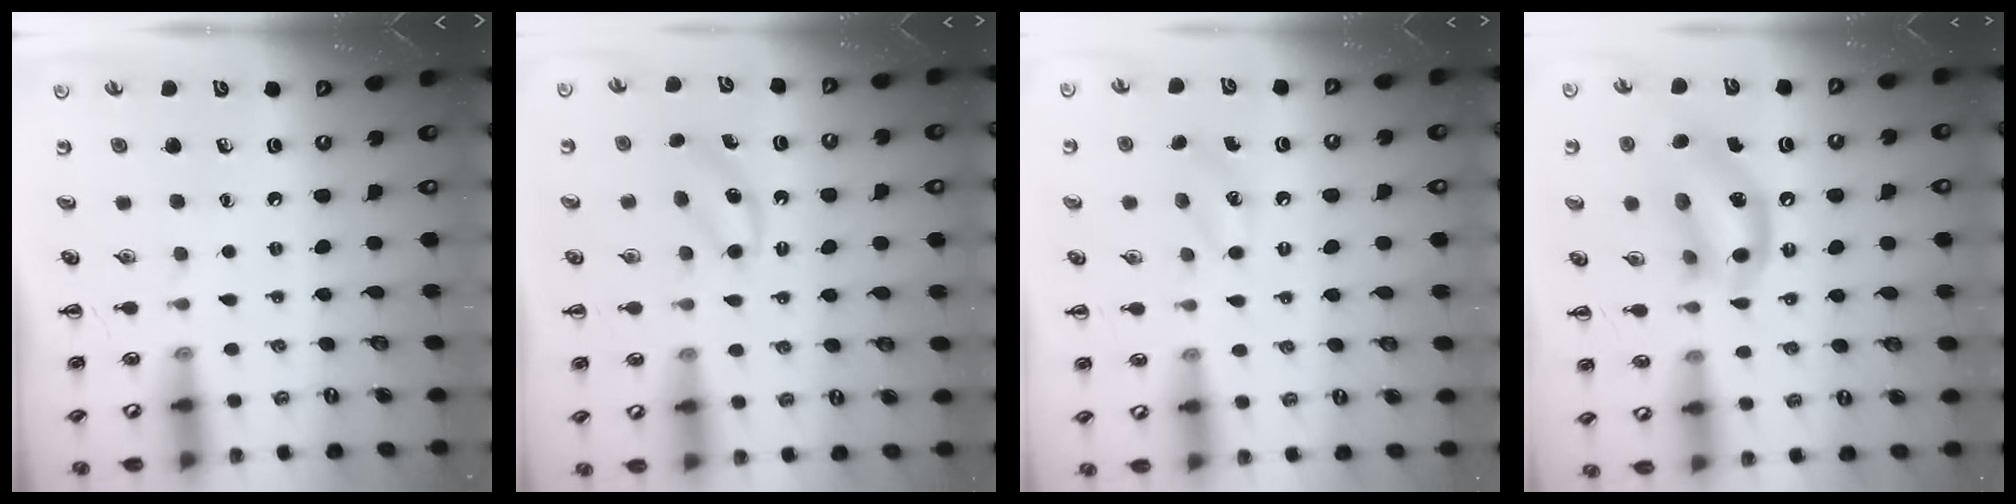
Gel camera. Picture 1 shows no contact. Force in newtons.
{"total": 5.1, "press": 4.8, "slide": 1.4}
{"total": 6.6, "press": 6.3, "slide": 1.8}
{"total": 14.0, "press": 13.7, "slide": 3.1}